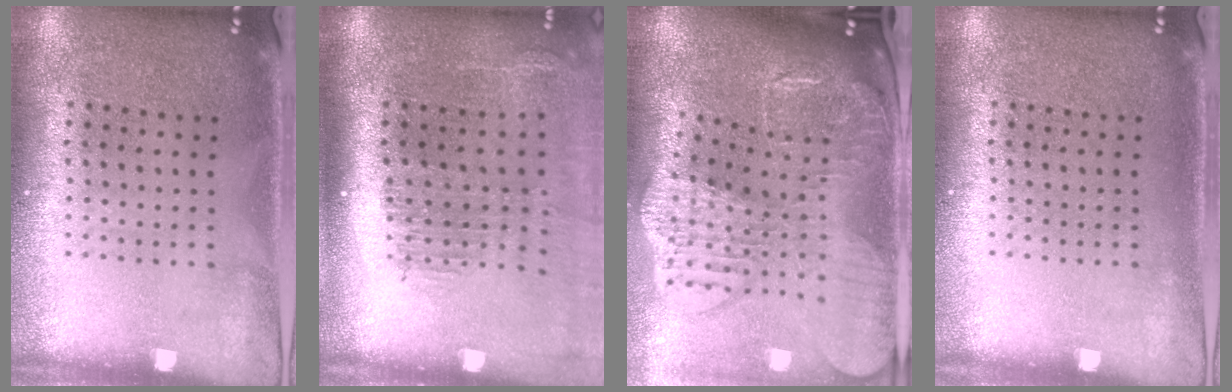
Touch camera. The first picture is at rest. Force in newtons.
{"total": 2.3, "press": 1.8, "slide": 1.3}
{"total": 3.4, "press": 2.7, "slide": 2.0}
{"total": 0.0}